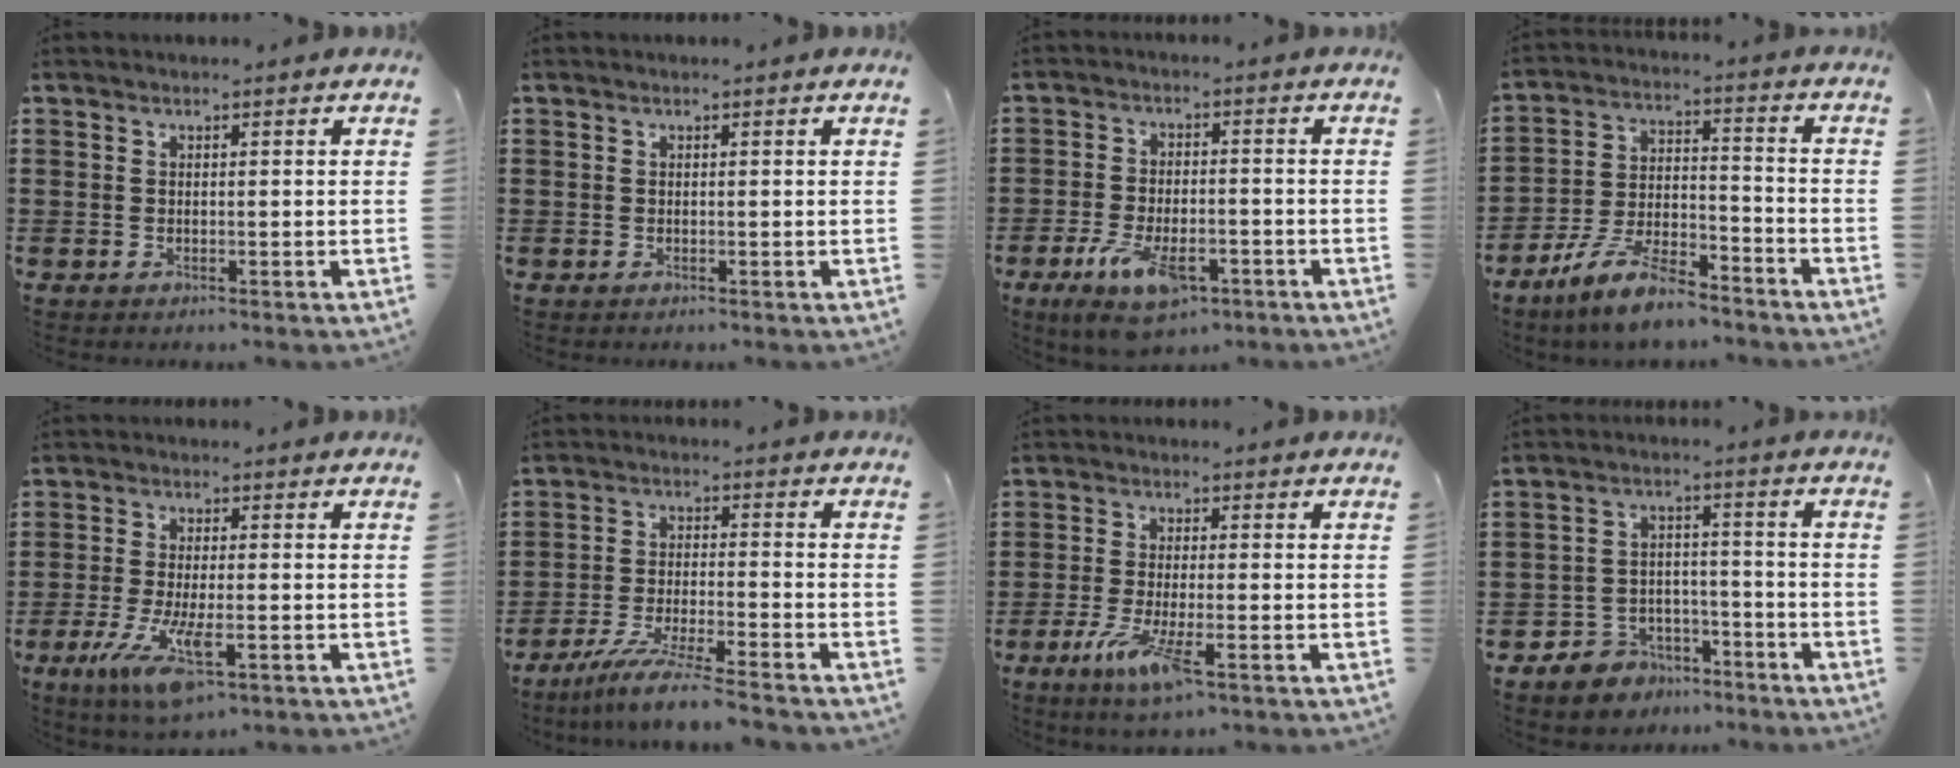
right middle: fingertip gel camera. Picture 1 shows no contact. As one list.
[{"total": 0.0}, {"total": 8.0, "force": [-4.6, 3.5, 5.7], "torque": [-0.119, -0.003, -0.082]}, {"total": 9.7, "force": [-8.0, 2.0, 5.0], "torque": [-0.111, 0.013, -0.158]}, {"total": 7.9, "force": [-3.0, 2.4, 6.9], "torque": [-0.152, -0.016, -0.052]}, {"total": 7.2, "force": [-6.2, -0.5, 3.6], "torque": [-0.071, -0.016, -0.117]}, {"total": 6.2, "force": [-2.8, 1.2, 5.4], "torque": [-0.119, -0.019, -0.051]}, {"total": 5.1, "force": [-4.6, 2.1, 0.0], "torque": [-0.014, 0.014, -0.095]}]